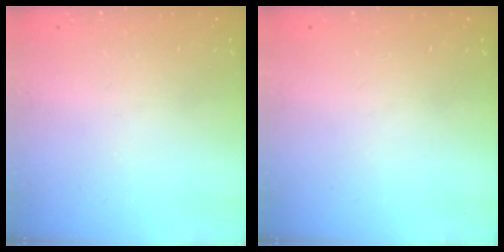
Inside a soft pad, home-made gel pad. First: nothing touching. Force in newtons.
{"total": 0.0}